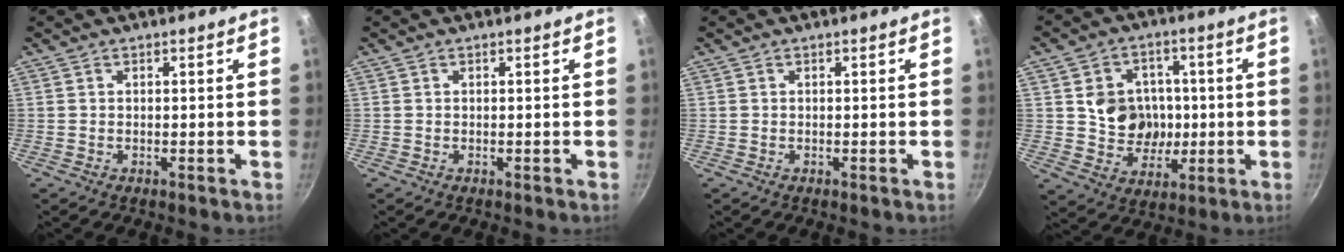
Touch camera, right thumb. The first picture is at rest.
{"total": 0.0}
{"total": 0.0}
{"total": 11.2, "force": [0.5, 10.1, 4.8], "torque": [-0.034, 0.004, 0.014]}